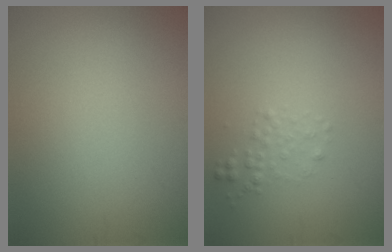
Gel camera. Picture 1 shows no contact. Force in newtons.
{"total": 1.2, "press": 1.2, "slide": 0.1}